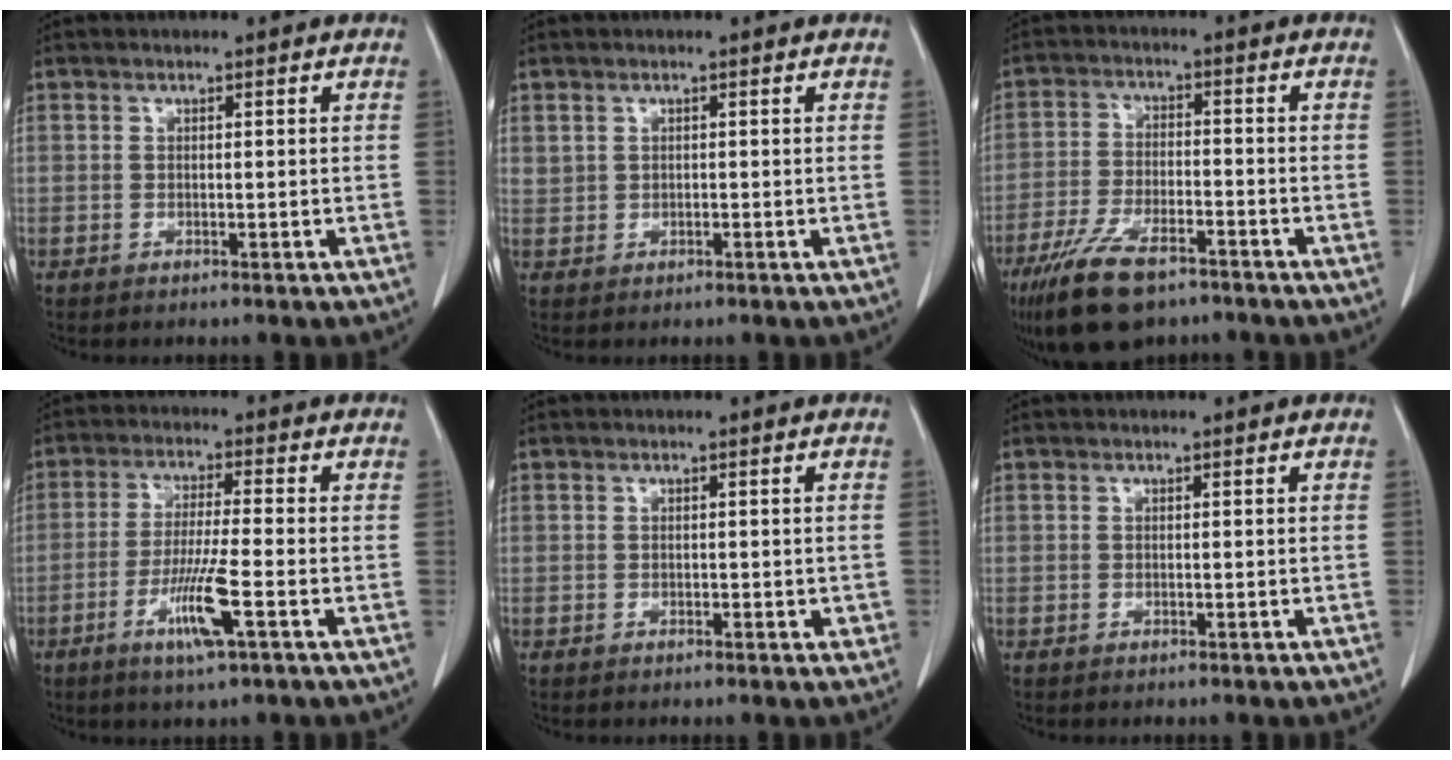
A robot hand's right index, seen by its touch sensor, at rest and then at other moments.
{"total": 1.0, "force": [0.7, 0.8, 0.2], "torque": [0.004, 0.003, 0.011]}
{"total": 11.7, "force": [-8.1, 4.1, 7.4], "torque": [-0.147, -0.015, -0.144]}
{"total": 7.8, "force": [-3.2, -0.2, 7.1], "torque": [-0.138, -0.017, -0.061]}
{"total": 1.2, "force": [-0.1, 0.9, 0.9], "torque": [-0.006, 0.004, 0.002]}
{"total": 0.0}